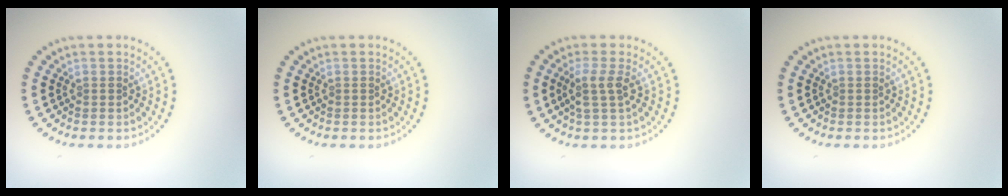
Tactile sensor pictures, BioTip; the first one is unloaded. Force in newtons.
{"total": 0.0}
{"total": 2.4, "press": 1.8, "slide": 1.5}
{"total": 0.0}